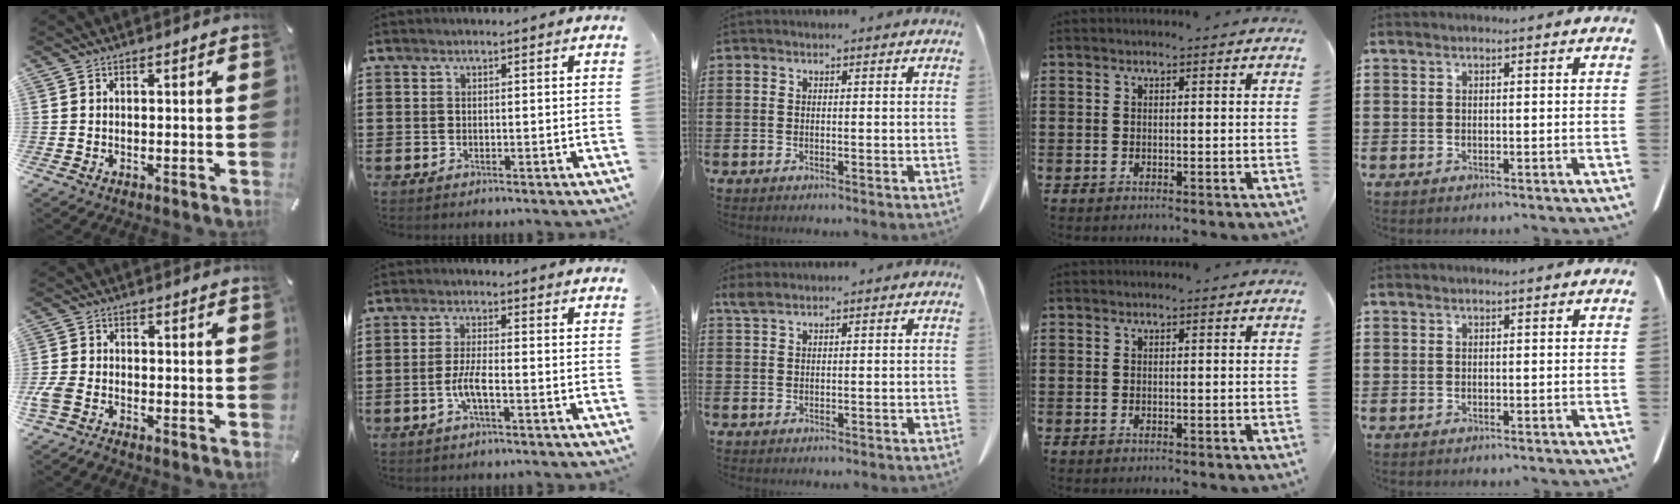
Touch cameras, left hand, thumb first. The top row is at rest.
{"thumb": {"total": 4.0, "force": [-2.6, 2.1, 2.2], "torque": [-0.063, 0.006, -0.054]}, "index": {"total": 4.2, "force": [-1.6, 0.9, 3.8], "torque": [-0.084, -0.002, -0.034]}, "middle": {"total": 1.9, "force": [1.5, 0.3, 1.1], "torque": [-0.026, -0.001, 0.029]}}